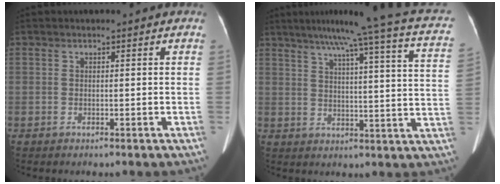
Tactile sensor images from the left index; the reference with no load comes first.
{"total": 21.0, "force": [15.8, -0.6, 13.8], "torque": [-0.208, -0.014, 0.184]}